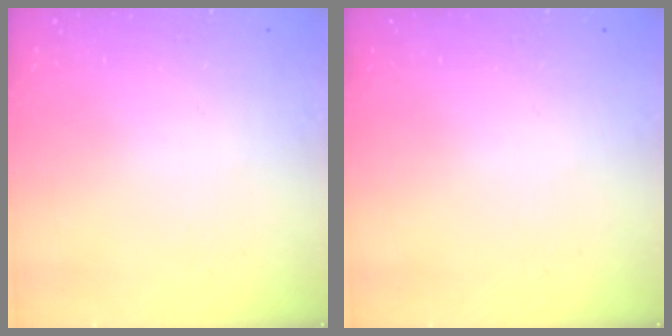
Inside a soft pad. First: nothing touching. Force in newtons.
{"total": 0.0}